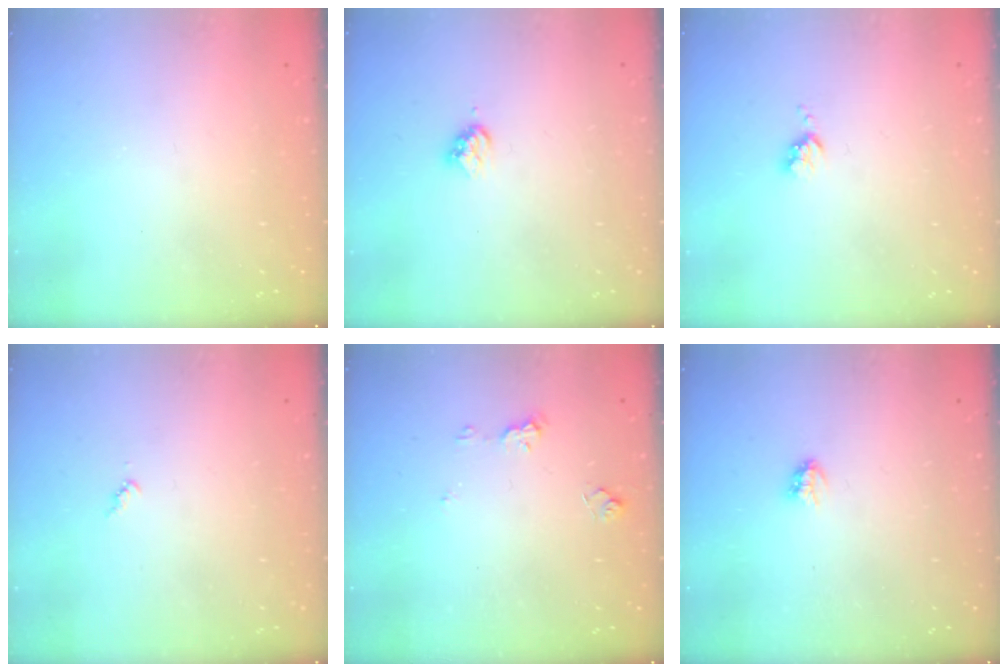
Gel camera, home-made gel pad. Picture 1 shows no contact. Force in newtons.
{"total": 3.6, "press": 3.6, "slide": 0.4}
{"total": 3.6, "press": 3.6, "slide": 0.6}
{"total": 3.4, "press": 3.4, "slide": 0.2}
{"total": 5.5, "press": 5.5, "slide": 0.6}
{"total": 3.0, "press": 3.0, "slide": 0.3}